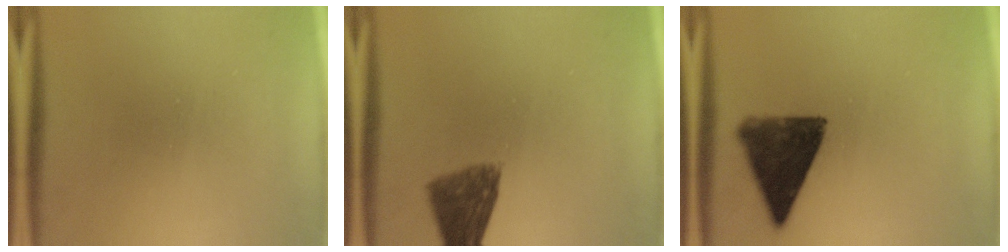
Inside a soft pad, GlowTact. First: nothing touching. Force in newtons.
{"total": 7.4}
{"total": 11.1}